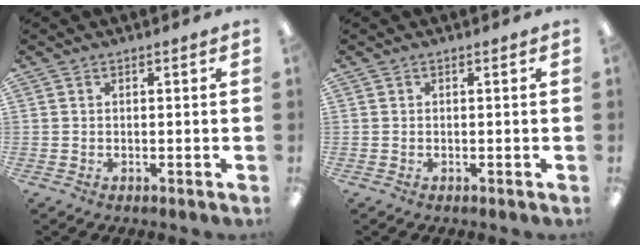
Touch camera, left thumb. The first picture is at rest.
{"total": 0.0}